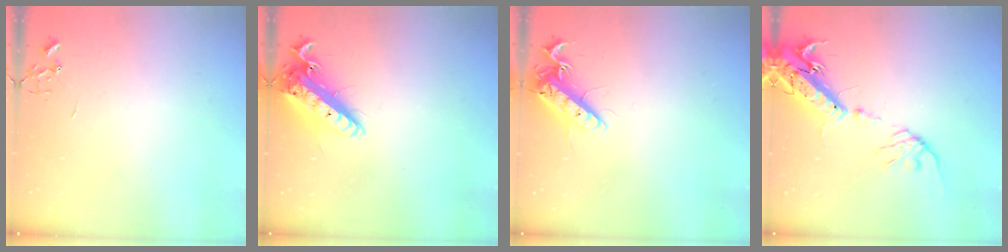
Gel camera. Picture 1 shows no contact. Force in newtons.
{"total": 16.4, "press": 16.0, "slide": 3.4}
{"total": 14.2, "press": 14.2, "slide": 1.4}
{"total": 18.1, "press": 17.7, "slide": 3.8}